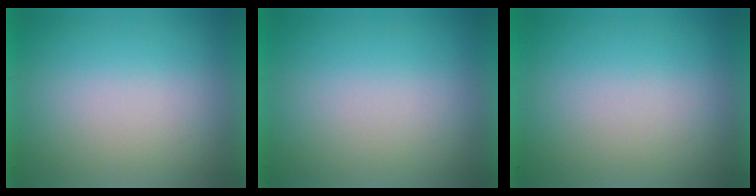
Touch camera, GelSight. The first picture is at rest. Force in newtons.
{"total": 0.0}
{"total": 0.0}